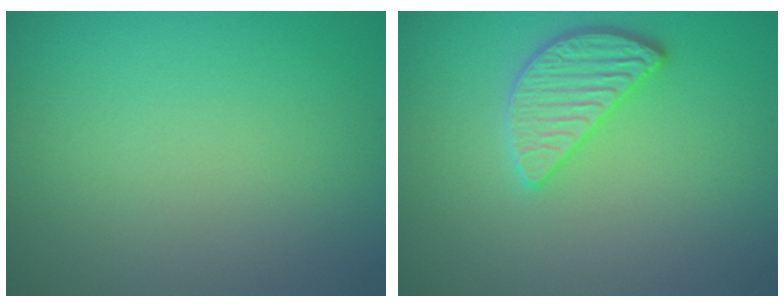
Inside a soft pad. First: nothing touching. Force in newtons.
{"total": 2.8, "press": 2.8, "slide": 0.6}